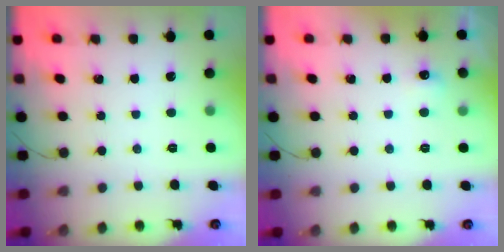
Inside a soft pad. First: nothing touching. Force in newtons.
{"total": 8.9, "press": 3.0, "slide": 8.4}